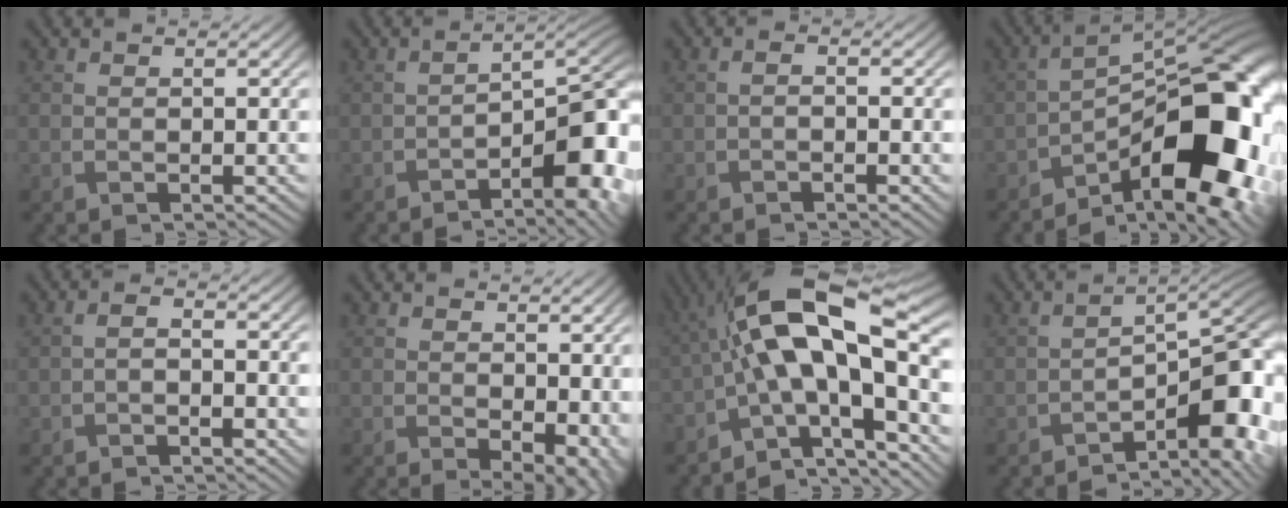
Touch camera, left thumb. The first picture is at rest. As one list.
[{"total": 8.0, "force": [-3.3, 2.1, 6.9], "torque": [-0.090, -0.001, -0.049]}, {"total": 0.7, "force": [-0.4, -0.3, 0.6], "torque": [-0.011, 0.006, -0.010]}, {"total": 16.2, "force": [-7.2, 6.5, 13.0], "torque": [-0.171, -0.002, -0.129]}, {"total": 1.1, "force": [-0.7, -0.1, 0.9], "torque": [-0.018, 0.006, -0.020]}, {"total": 5.3, "force": [-0.6, 3.0, 4.3], "torque": [-0.058, -0.025, 0.011]}, {"total": 16.4, "force": [-1.6, 5.6, 15.3], "torque": [-0.237, 0.035, -0.039]}, {"total": 7.0, "force": [-3.8, 1.4, 5.6], "torque": [-0.073, 0.007, -0.069]}]